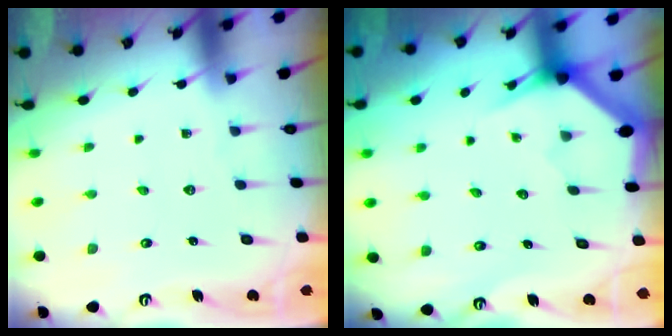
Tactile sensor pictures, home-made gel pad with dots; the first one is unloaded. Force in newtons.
{"total": 2.9, "press": 2.9, "slide": 0.1}